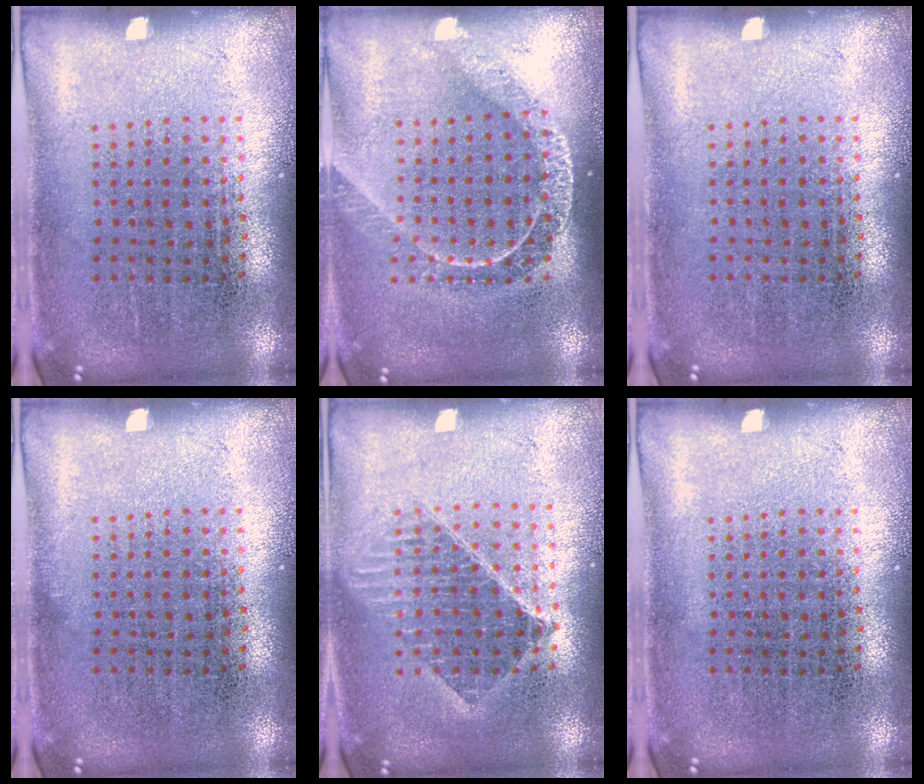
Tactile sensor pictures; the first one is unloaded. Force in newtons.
{"total": 1.7, "press": 1.5, "slide": 0.8}
{"total": 0.0}
{"total": 0.0}
{"total": 1.4, "press": 1.2, "slide": 0.7}
{"total": 0.0}